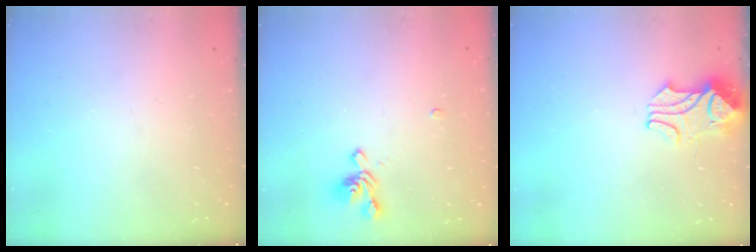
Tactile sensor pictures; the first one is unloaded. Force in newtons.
{"total": 1.2, "press": 0.6, "slide": 1.0}
{"total": 2.2, "press": 2.0, "slide": 0.8}